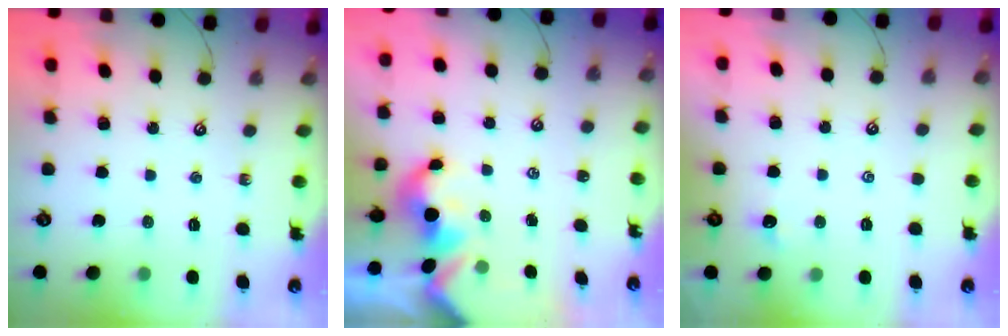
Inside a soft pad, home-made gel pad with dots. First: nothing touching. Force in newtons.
{"total": 2.4, "press": 2.4, "slide": 0.1}
{"total": 1.1, "press": 1.0, "slide": 0.4}